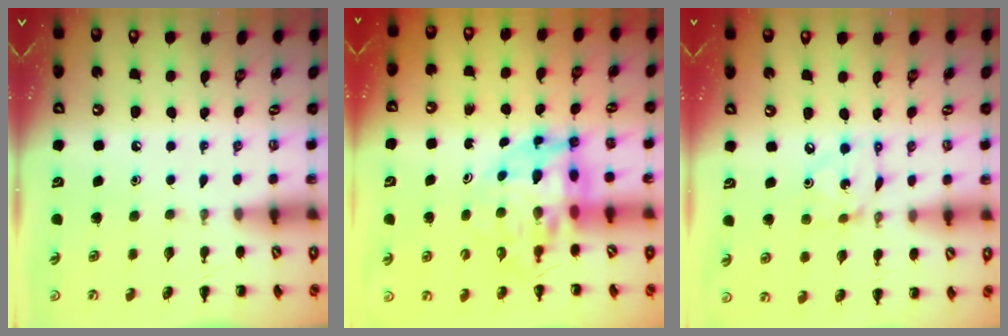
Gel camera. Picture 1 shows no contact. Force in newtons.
{"total": 11.1, "press": 10.5, "slide": 3.6}
{"total": 3.2, "press": 3.1, "slide": 0.5}